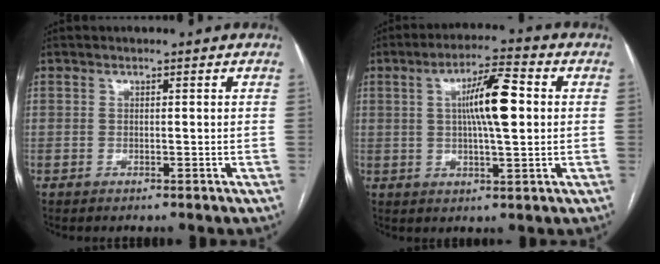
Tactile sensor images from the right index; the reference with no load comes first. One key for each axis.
{"total": 9.5, "fx": 1.4, "fy": 1.4, "fz": 9.2, "tx": -0.162, "ty": 0.013, "tz": 0.023}